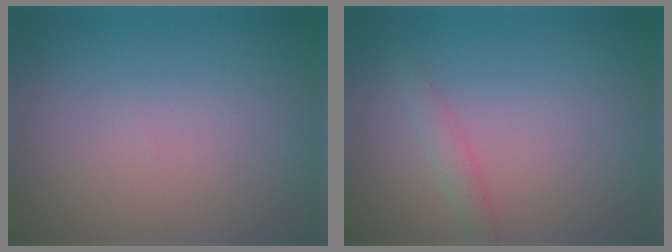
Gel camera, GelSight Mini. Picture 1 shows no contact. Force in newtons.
{"total": 1.4, "press": 1.4, "slide": 0.0}